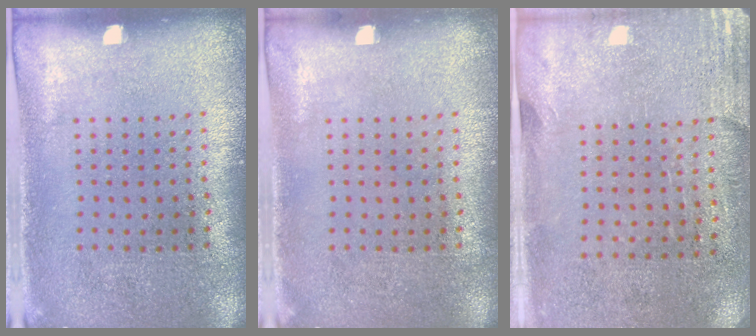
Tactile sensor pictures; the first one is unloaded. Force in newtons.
{"total": 0.0}
{"total": 2.7, "press": 2.4, "slide": 1.4}